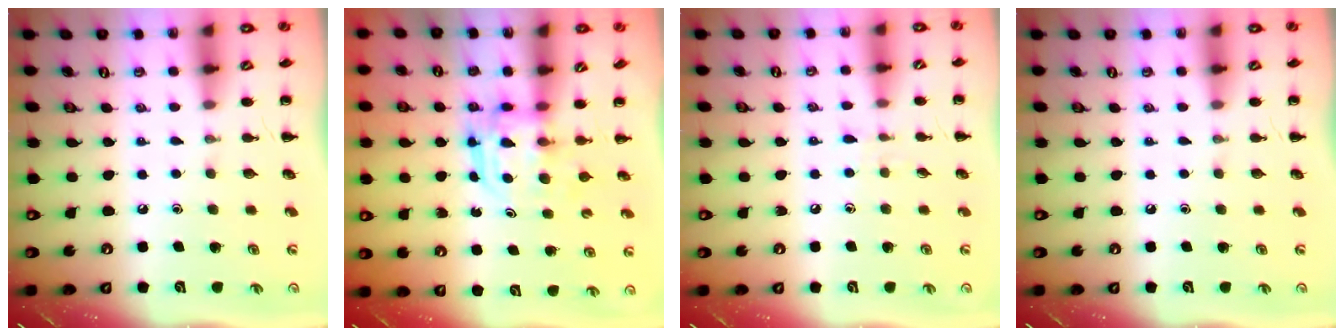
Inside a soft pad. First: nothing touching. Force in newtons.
{"total": 3.2, "press": 3.2, "slide": 0.2}
{"total": 4.4, "press": 4.0, "slide": 1.8}
{"total": 0.0}